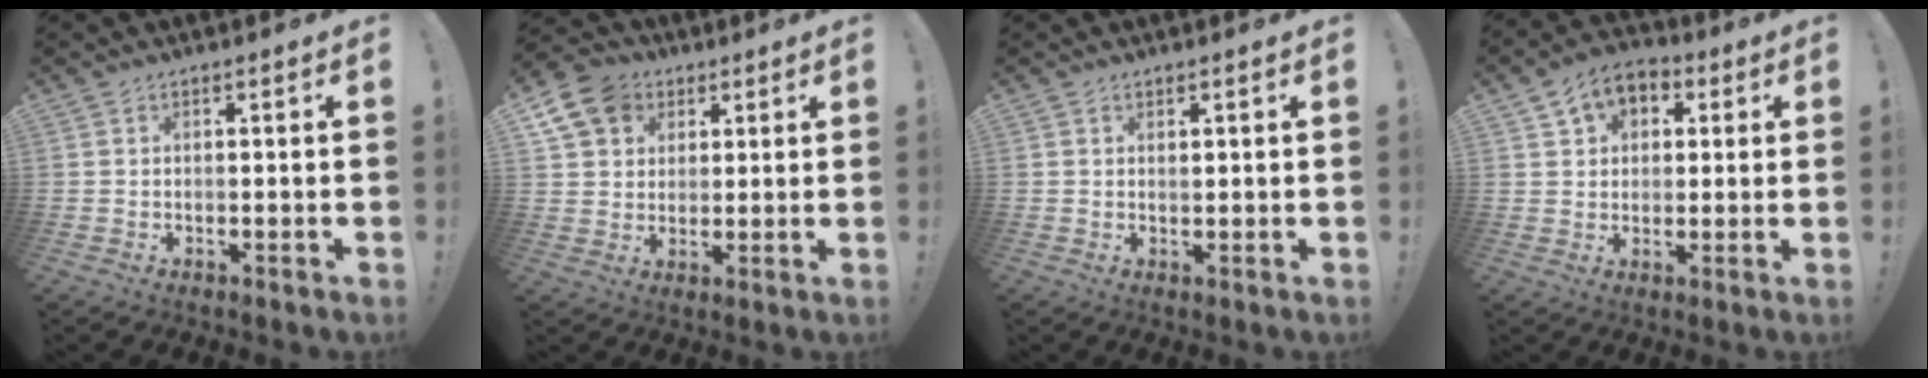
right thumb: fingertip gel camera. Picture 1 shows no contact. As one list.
[{"total": 11.4, "force": [4.9, 9.3, 4.4], "torque": [-0.067, -0.020, 0.101]}, {"total": 0.9, "force": [0.9, 0.3, -0.2], "torque": [0.016, -0.006, 0.015]}, {"total": 8.2, "force": [3.6, 6.4, 3.7], "torque": [-0.061, -0.013, 0.073]}]